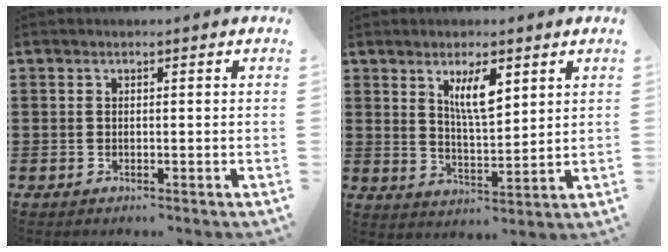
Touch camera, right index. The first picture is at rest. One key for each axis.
{"total": 6.1, "fx": 3.0, "fy": 2.0, "fz": 4.9, "tx": -0.096, "ty": 0.003, "tz": 0.049}